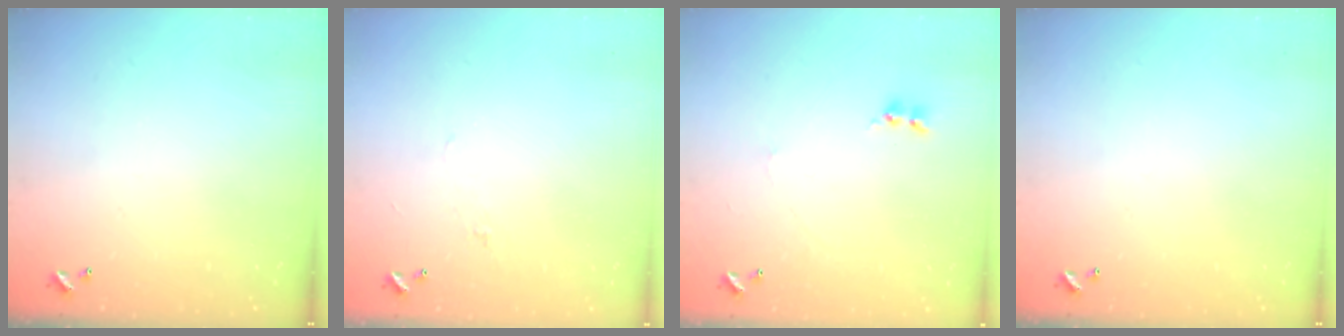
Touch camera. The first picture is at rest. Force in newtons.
{"total": 2.0, "press": 1.9, "slide": 0.5}
{"total": 0.8, "press": 0.7, "slide": 0.5}
{"total": 0.0}